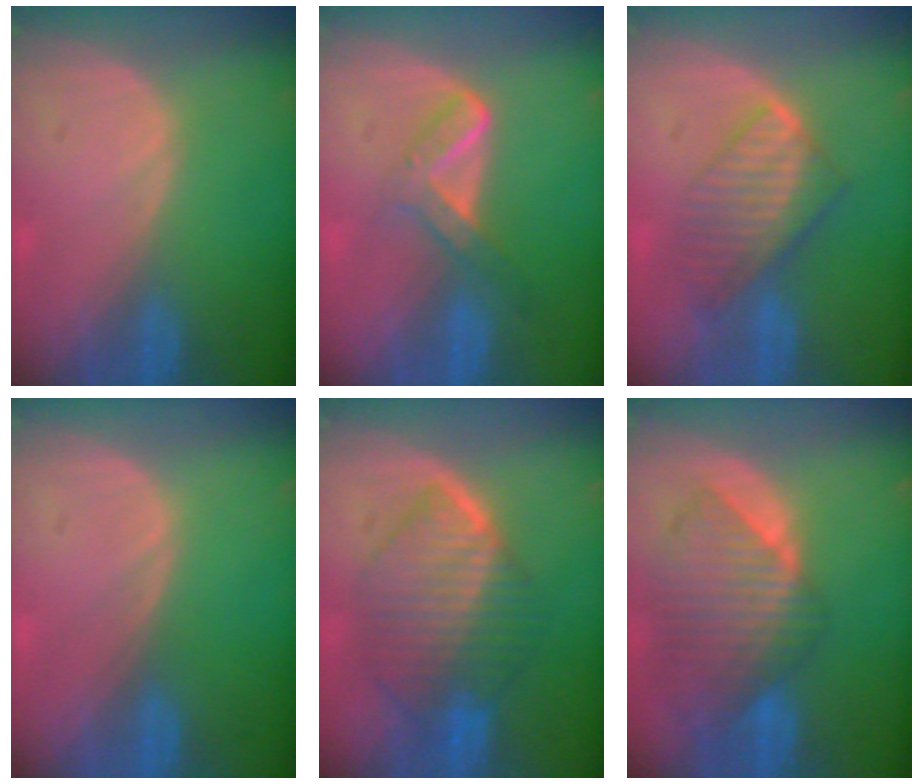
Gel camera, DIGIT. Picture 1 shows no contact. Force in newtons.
{"total": 5.5, "press": 4.7, "slide": 2.8}
{"total": 7.1, "press": 6.5, "slide": 2.8}
{"total": 0.0}
{"total": 9.3, "press": 9.3, "slide": 0.6}
{"total": 10.1, "press": 8.8, "slide": 5.0}